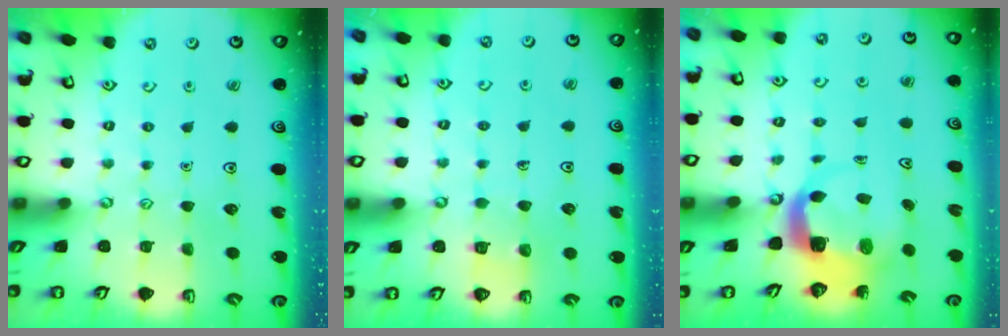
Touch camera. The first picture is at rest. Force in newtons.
{"total": 3.0, "press": 3.0, "slide": 0.2}
{"total": 4.5, "press": 4.5, "slide": 0.6}